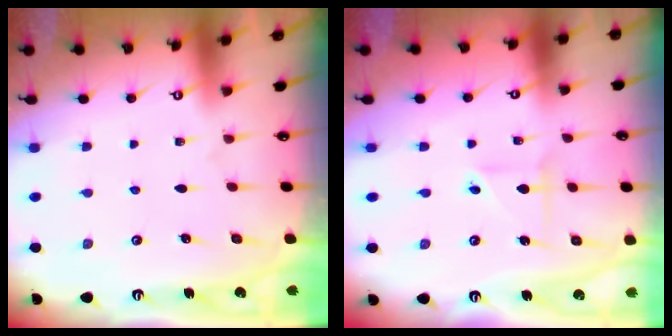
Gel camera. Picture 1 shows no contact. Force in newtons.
{"total": 3.1, "press": 3.1, "slide": 0.2}